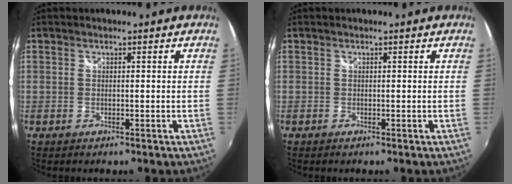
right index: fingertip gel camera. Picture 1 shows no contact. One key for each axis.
{"total": 0.0}